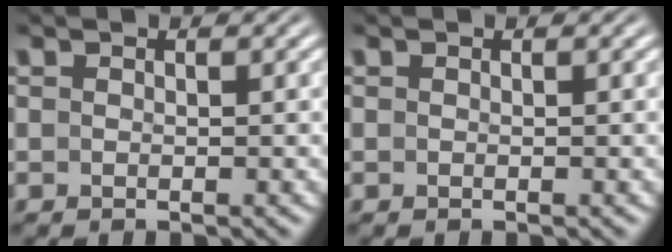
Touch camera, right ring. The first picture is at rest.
{"total": 0.0}